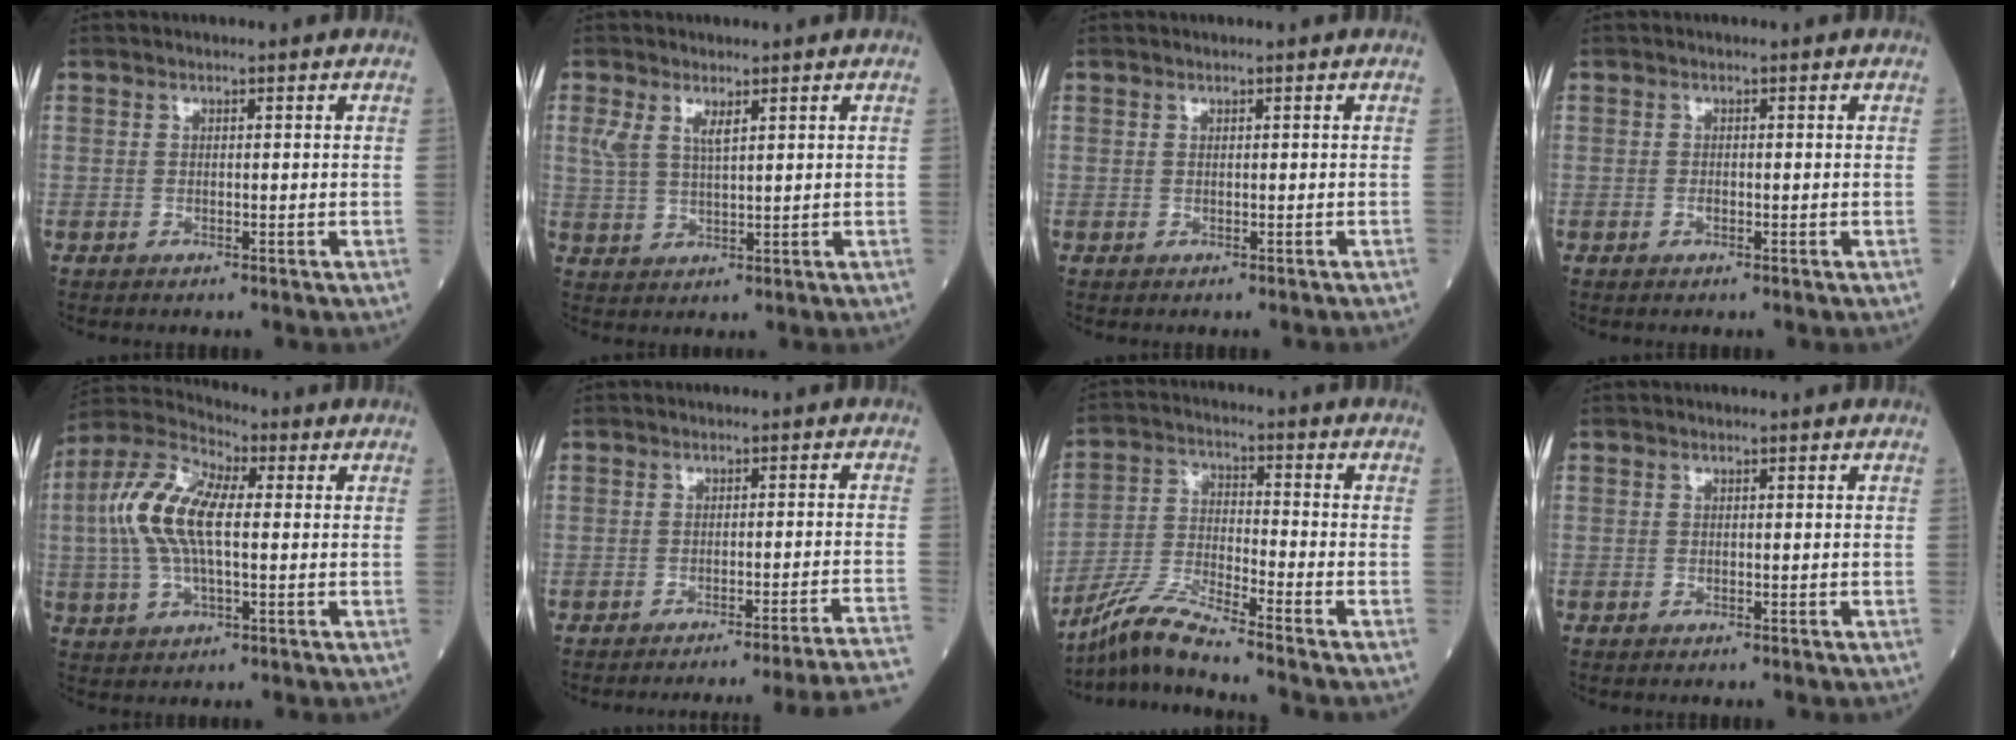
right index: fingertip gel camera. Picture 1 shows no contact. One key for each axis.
{"total": 4.0, "fx": 2.0, "fy": 1.3, "fz": 3.2, "tx": -0.075, "ty": 0.009, "tz": 0.045}
{"total": 0.0}
{"total": 0.7, "fx": -0.3, "fy": 0.2, "fz": 0.5, "tx": -0.010, "ty": 0.001, "tz": -0.003}
{"total": 12.2, "fx": 0.9, "fy": 4.8, "fz": 11.2, "tx": -0.255, "ty": 0.026, "tz": 0.012}
{"total": 17.3, "fx": -16.3, "fy": -3.4, "fz": 4.9, "tx": -0.002, "ty": -0.025, "tz": -0.192}
{"total": 8.1, "fx": -7.3, "fy": -1.6, "fz": 3.1, "tx": -0.074, "ty": -0.023, "tz": -0.145}
{"total": 0.0}